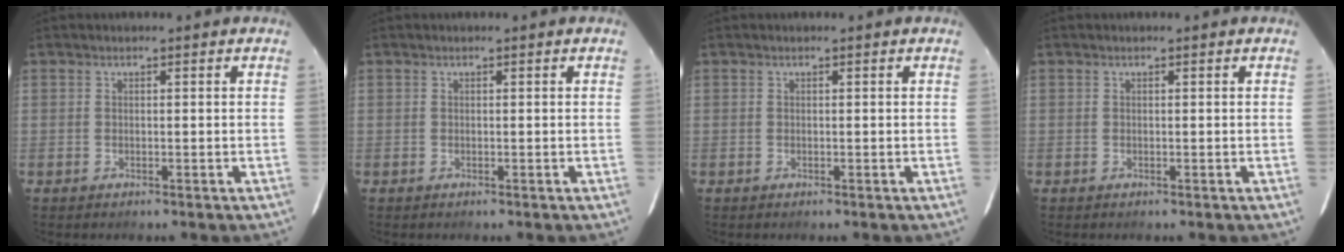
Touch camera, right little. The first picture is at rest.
{"total": 0.0}
{"total": 0.0}
{"total": 0.0}